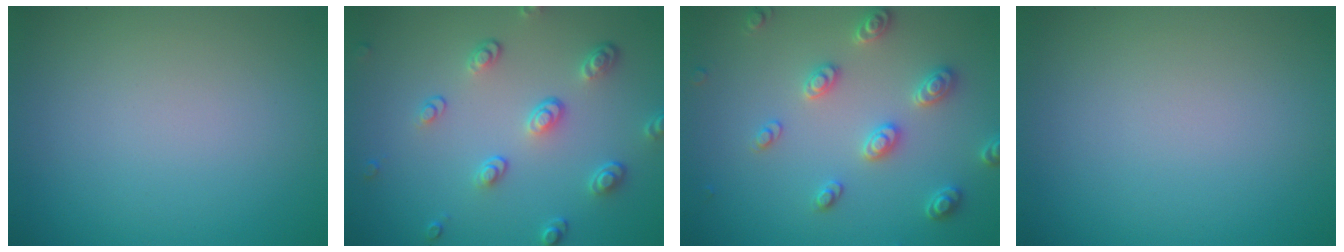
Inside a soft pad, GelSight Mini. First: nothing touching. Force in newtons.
{"total": 3.8, "press": 2.9, "slide": 2.4}
{"total": 3.2, "press": 3.0, "slide": 0.9}
{"total": 0.0}